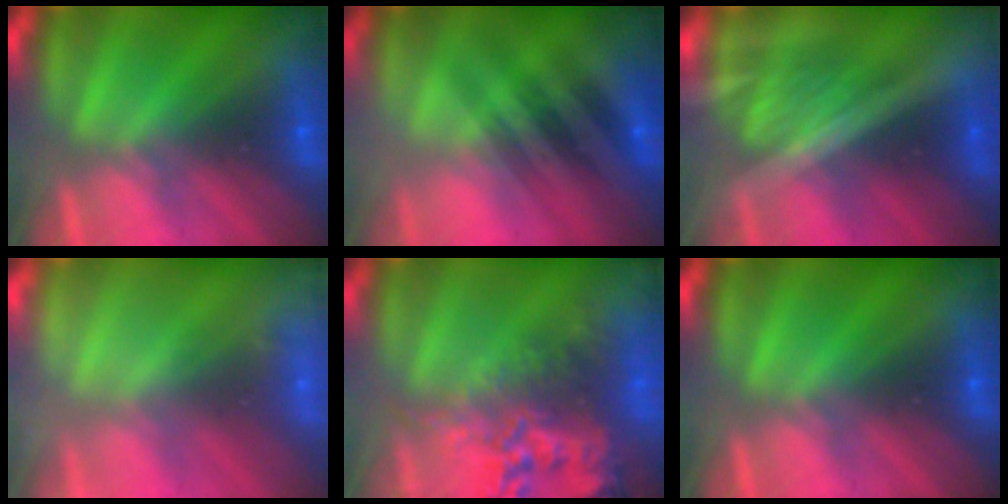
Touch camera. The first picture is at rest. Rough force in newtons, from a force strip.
{"total": 2.3}
{"total": 1.7}
{"total": 2.3}
{"total": 7.7}
{"total": 0.0}